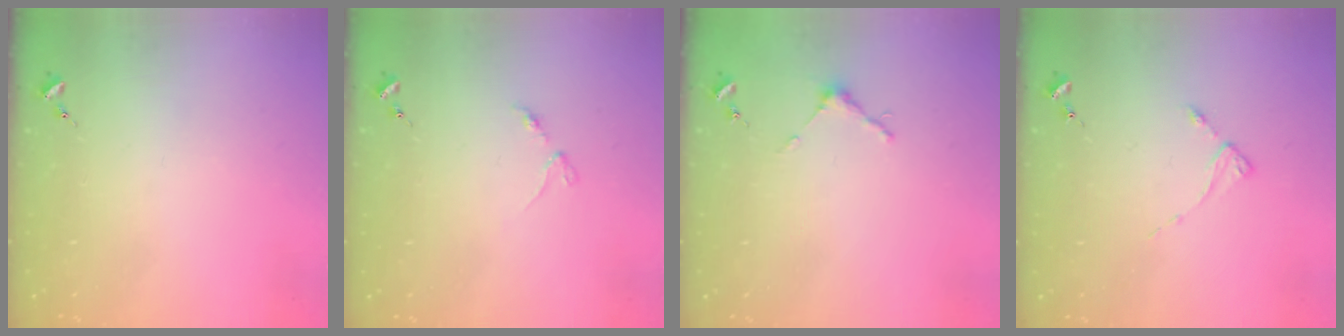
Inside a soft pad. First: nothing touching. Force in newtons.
{"total": 2.9, "press": 2.8, "slide": 0.4}
{"total": 3.7, "press": 3.7, "slide": 0.3}
{"total": 2.9, "press": 2.8, "slide": 0.4}